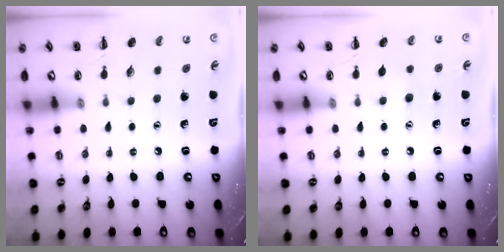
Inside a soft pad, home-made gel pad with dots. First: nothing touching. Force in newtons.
{"total": 4.0, "press": 3.9, "slide": 0.9}